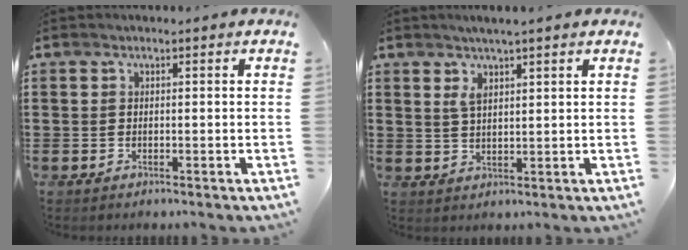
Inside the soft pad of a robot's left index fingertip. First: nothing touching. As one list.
[{"total": 3.2, "force": [1.9, 0.8, 2.5], "torque": [-0.052, 0.005, 0.033]}]